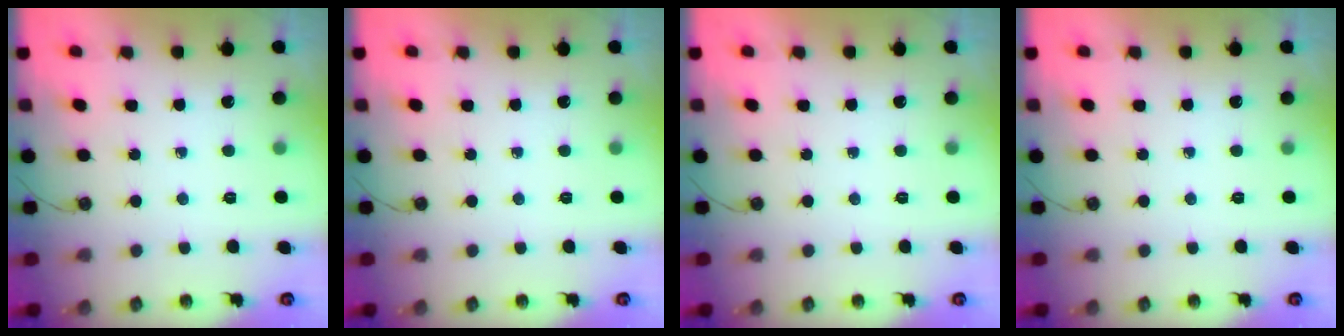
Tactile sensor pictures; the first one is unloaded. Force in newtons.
{"total": 0.0}
{"total": 0.0}
{"total": 0.0}